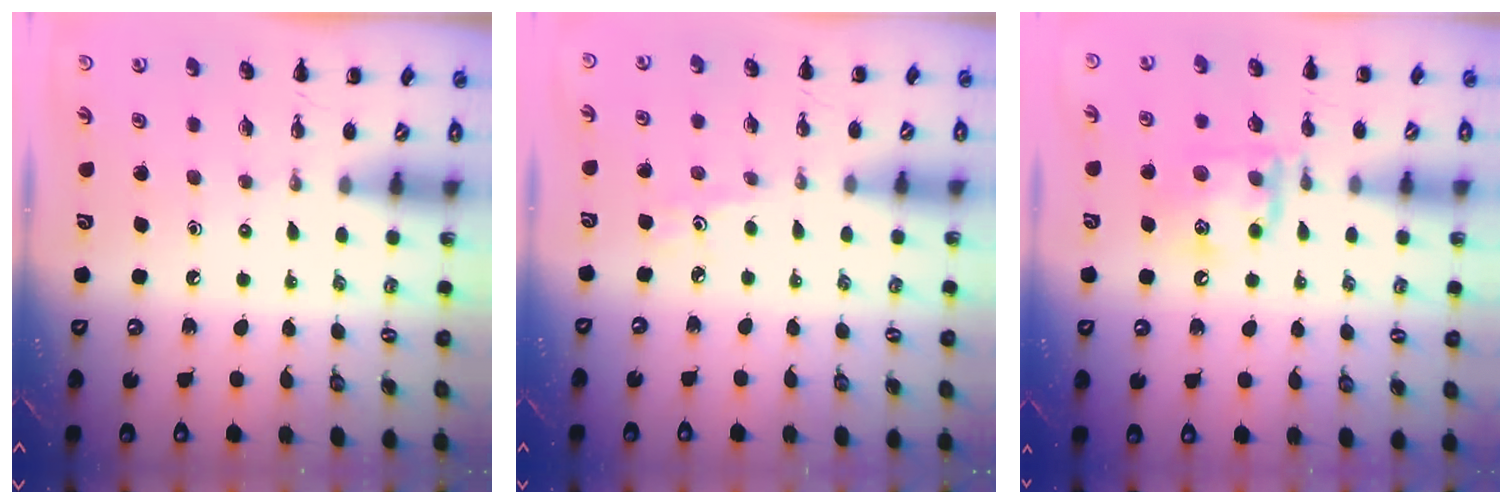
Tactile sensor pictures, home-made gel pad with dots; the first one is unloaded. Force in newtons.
{"total": 2.2, "press": 2.0, "slide": 0.7}
{"total": 14.2, "press": 14.0, "slide": 1.9}